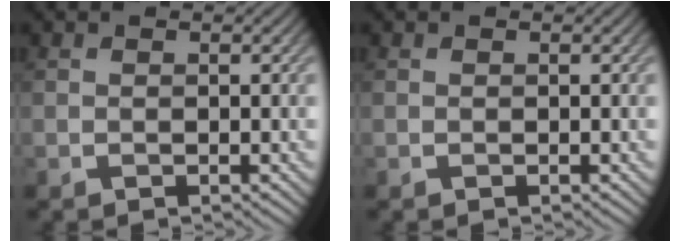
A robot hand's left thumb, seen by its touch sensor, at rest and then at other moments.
{"total": 0.0}